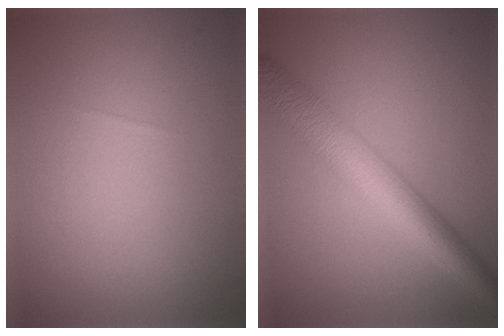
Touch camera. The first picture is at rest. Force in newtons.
{"total": 6.9, "press": 6.9, "slide": 0.2}